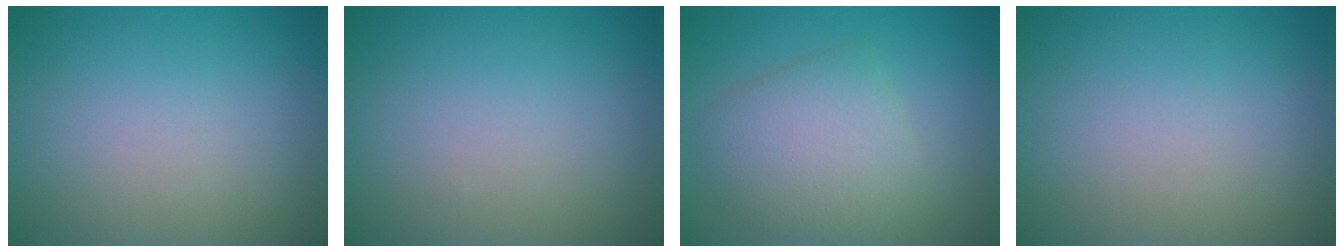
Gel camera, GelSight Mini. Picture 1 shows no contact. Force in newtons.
{"total": 0.0}
{"total": 4.4, "press": 4.4, "slide": 0.3}
{"total": 0.0}